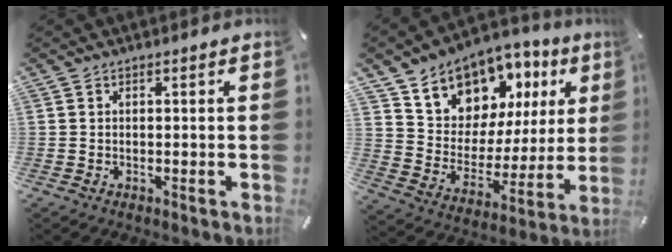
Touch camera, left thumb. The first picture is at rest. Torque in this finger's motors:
{"motor_torque": [2.49, 2.52, 1.49, -1.27, 0.18]}